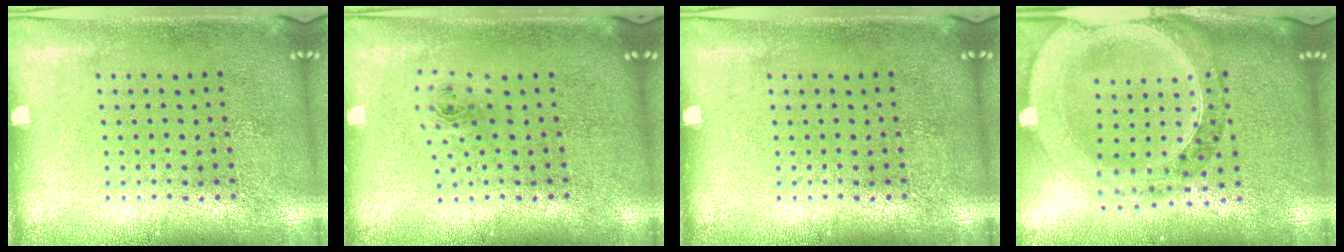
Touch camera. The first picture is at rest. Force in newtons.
{"total": 0.8, "press": 0.3, "slide": 0.7}
{"total": 0.0}
{"total": 1.6, "press": 1.5, "slide": 0.6}